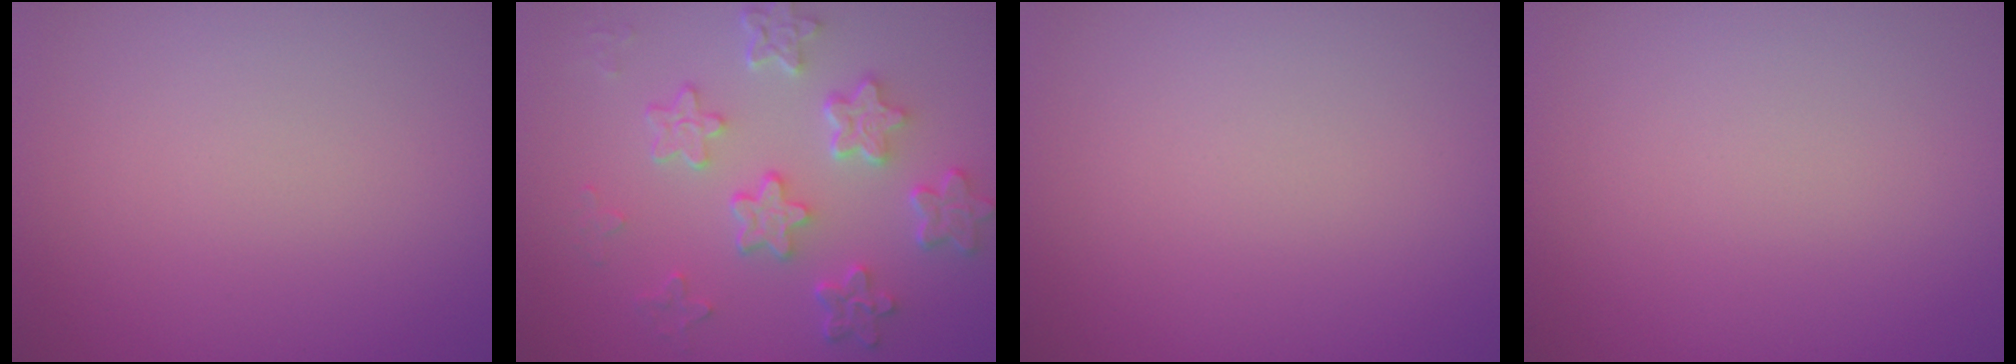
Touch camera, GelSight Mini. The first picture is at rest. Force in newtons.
{"total": 6.0, "press": 4.6, "slide": 3.8}
{"total": 0.0}
{"total": 0.0}